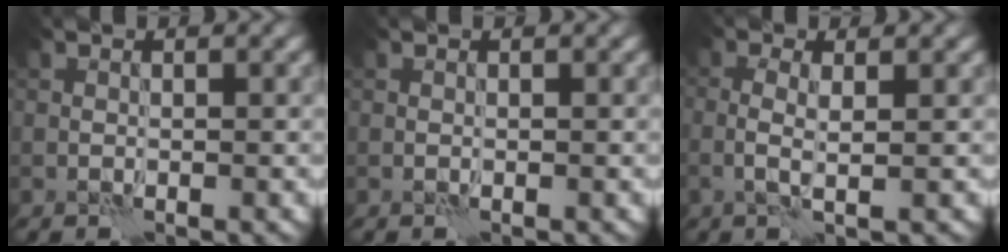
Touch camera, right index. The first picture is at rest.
{"total": 0.0}
{"total": 2.5, "force": [0.0, 0.5, 2.4], "torque": [-0.049, 0.001, -0.003]}